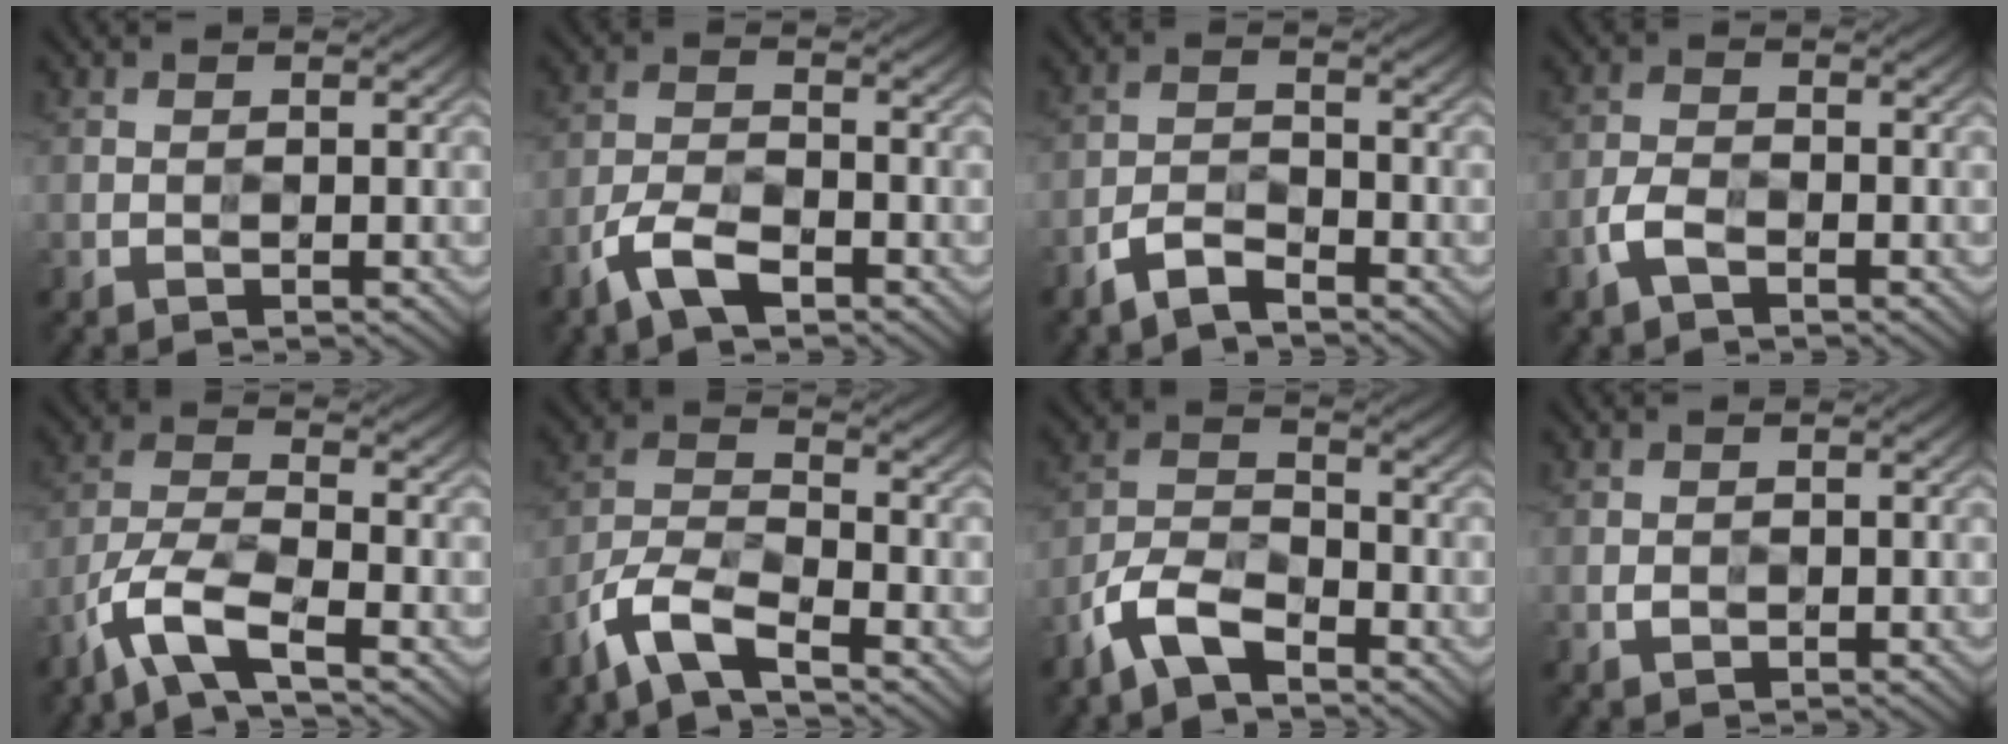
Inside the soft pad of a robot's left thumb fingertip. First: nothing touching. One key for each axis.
{"total": 5.9, "fx": -3.8, "fy": 2.3, "fz": 3.9, "tx": -0.084, "ty": 0.001, "tz": -0.084}
{"total": 4.0, "fx": -3.0, "fy": 1.4, "fz": 2.1, "tx": -0.044, "ty": 0.002, "tz": -0.071}
{"total": 3.1, "fx": -1.8, "fy": 1.4, "fz": 2.1, "tx": -0.048, "ty": 0.002, "tz": -0.045}
{"total": 7.5, "fx": -4.9, "fy": 2.0, "fz": 5.3, "tx": -0.113, "ty": 0.000, "tz": -0.111}
{"total": 7.6, "fx": -5.6, "fy": 2.1, "fz": 4.7, "tx": -0.099, "ty": -0.002, "tz": -0.127}
{"total": 7.4, "fx": -5.1, "fy": 3.1, "fz": 4.5, "tx": -0.091, "ty": 0.001, "tz": -0.118}
{"total": 0.8, "fx": -0.3, "fy": 0.6, "fz": 0.4, "tx": -0.007, "ty": -0.003, "tz": -0.006}